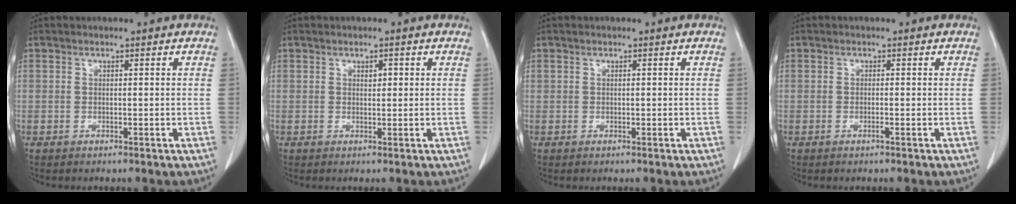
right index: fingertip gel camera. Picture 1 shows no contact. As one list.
[{"total": 1.2, "force": [0.4, 0.6, 0.9], "torque": [-0.012, 0.000, 0.007]}, {"total": 0.0}, {"total": 0.6, "force": [-0.3, -0.1, 0.5], "torque": [-0.012, -0.001, -0.005]}]